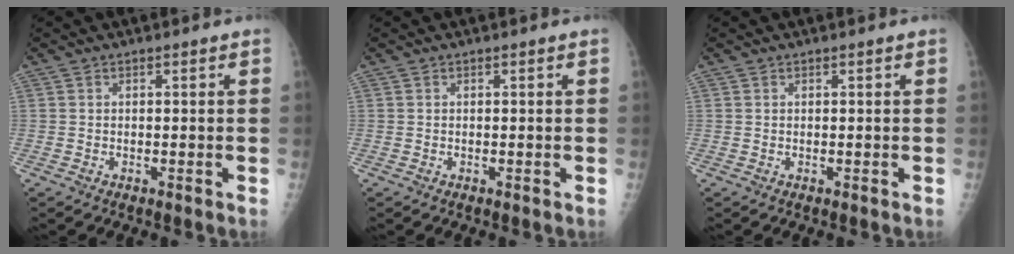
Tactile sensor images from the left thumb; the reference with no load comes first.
{"total": 0.0}
{"total": 0.0}